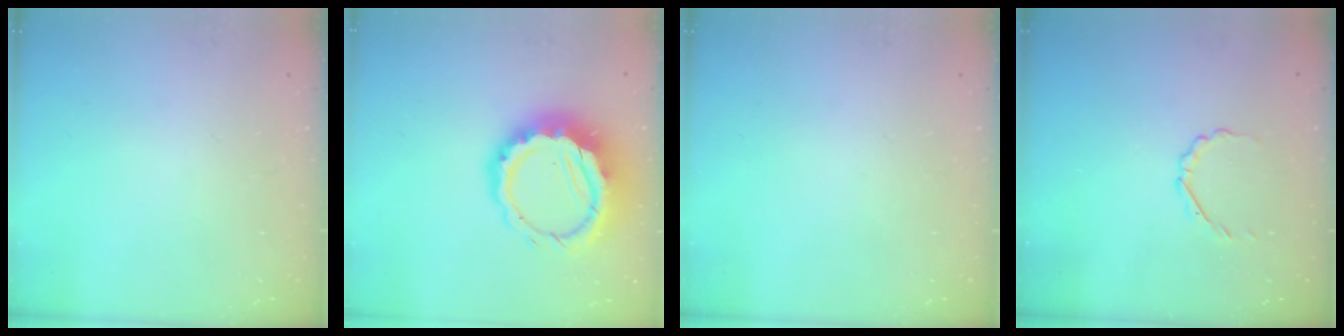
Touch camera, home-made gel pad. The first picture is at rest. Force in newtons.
{"total": 12.3, "press": 12.1, "slide": 2.3}
{"total": 0.0}
{"total": 2.3, "press": 2.1, "slide": 0.8}